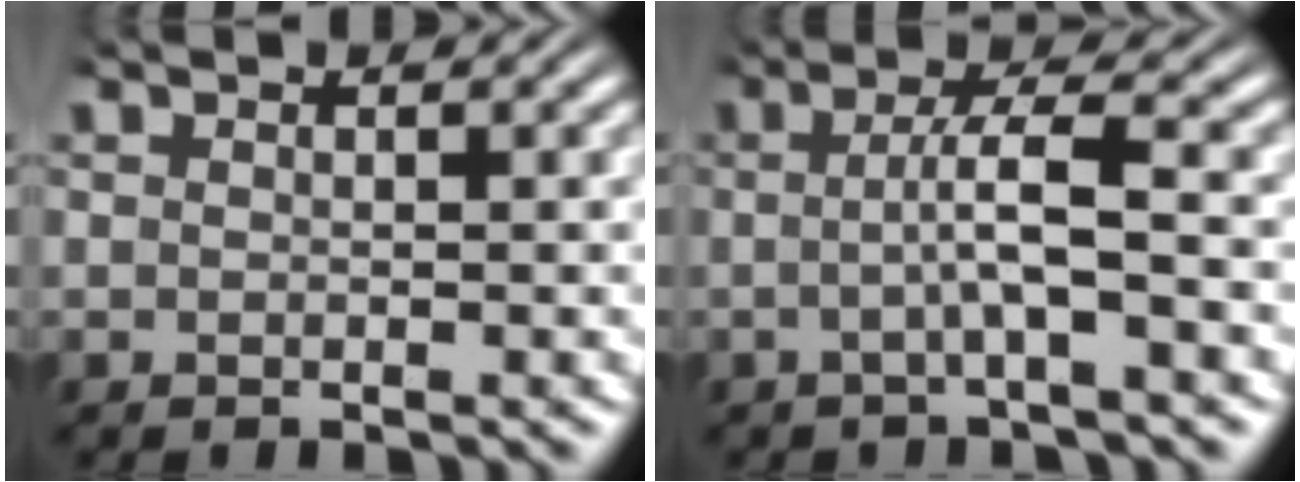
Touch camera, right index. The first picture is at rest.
{"total": 3.4, "force": [-0.8, 0.1, 3.3], "torque": [-0.058, 0.004, -0.015]}